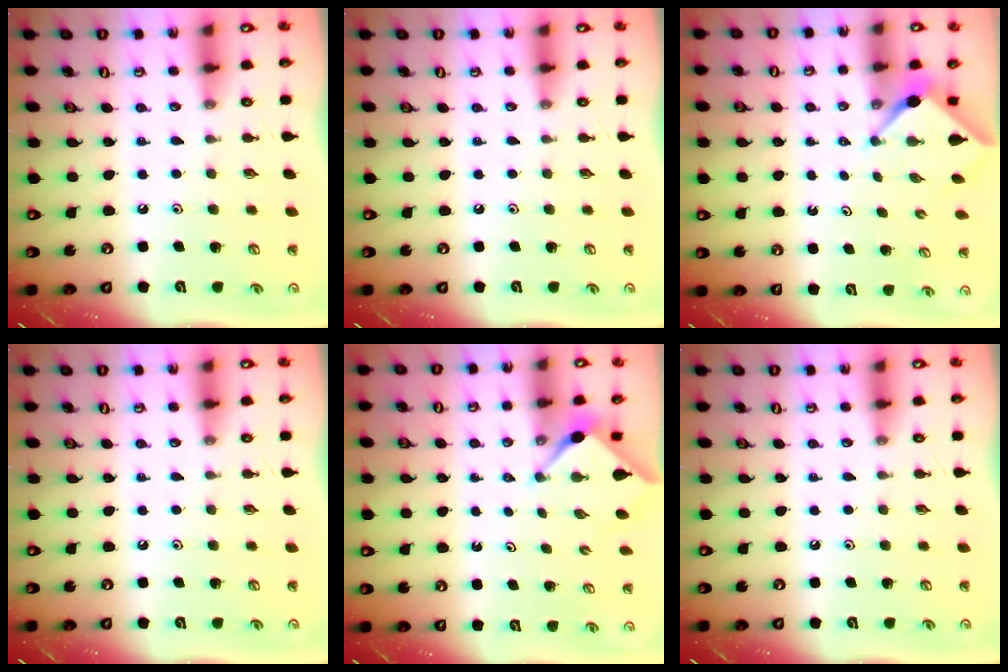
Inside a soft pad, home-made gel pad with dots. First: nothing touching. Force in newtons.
{"total": 0.0}
{"total": 2.5, "press": 2.5, "slide": 0.3}
{"total": 0.0}
{"total": 3.0, "press": 3.0, "slide": 0.3}
{"total": 0.0}